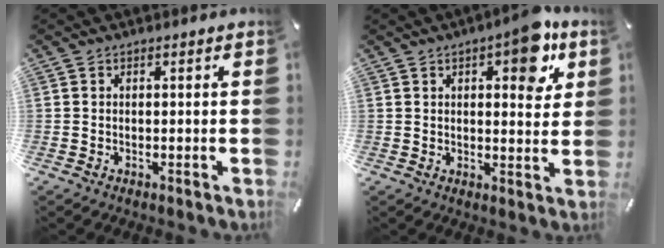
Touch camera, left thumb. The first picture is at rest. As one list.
[{"total": 10.4, "force": [5.2, 4.6, 7.8], "torque": [-0.085, -0.026, 0.081]}]